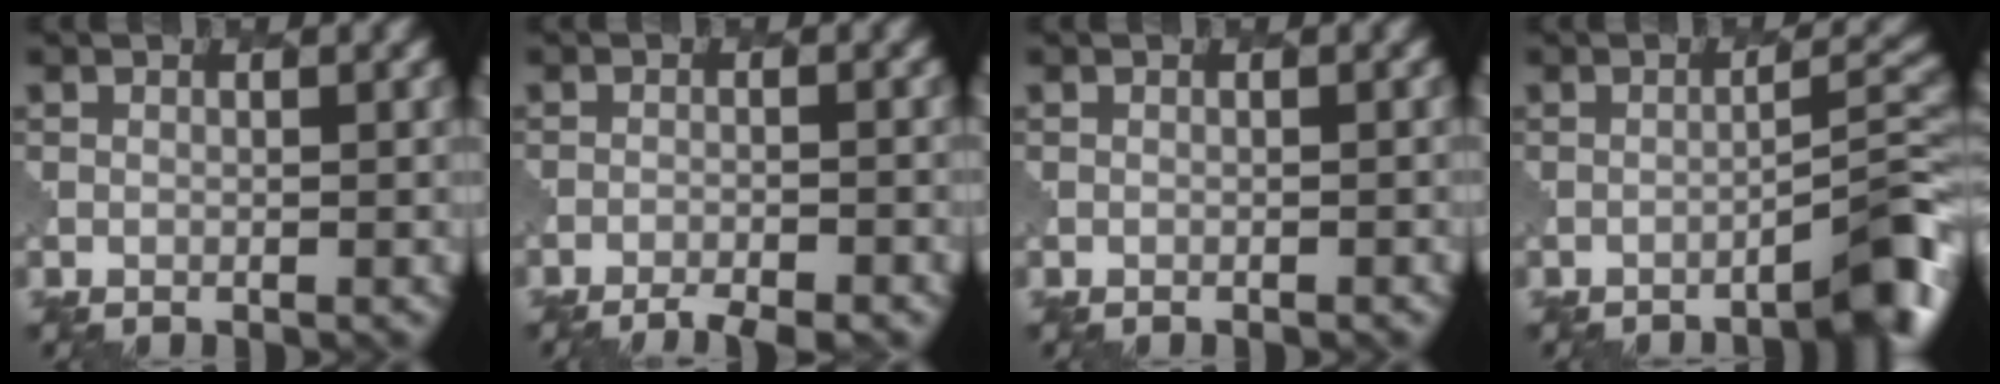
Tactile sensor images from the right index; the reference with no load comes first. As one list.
[{"total": 3.8, "force": [-3.4, 0.7, 1.7], "torque": [-0.027, -0.009, -0.052]}, {"total": 0.6, "force": [-0.6, 0.0, 0.1], "torque": [0.003, -0.001, -0.007]}, {"total": 4.9, "force": [-3.3, 0.5, 3.6], "torque": [-0.038, 0.022, -0.051]}]